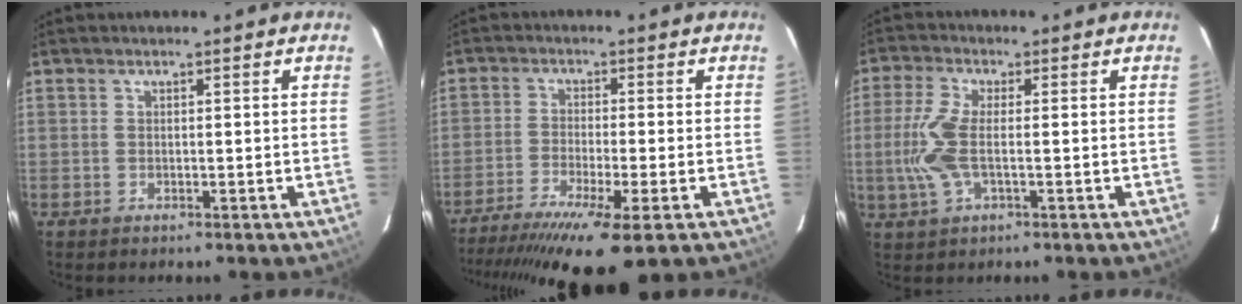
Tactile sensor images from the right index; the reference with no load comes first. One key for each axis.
{"total": 15.9, "fx": -11.2, "fy": 1.7, "fz": 11.2, "tx": -0.223, "ty": -0.052, "tz": -0.184}
{"total": 8.0, "fx": -0.9, "fy": 2.7, "fz": 7.5, "tx": -0.169, "ty": 0.000, "tz": -0.018}